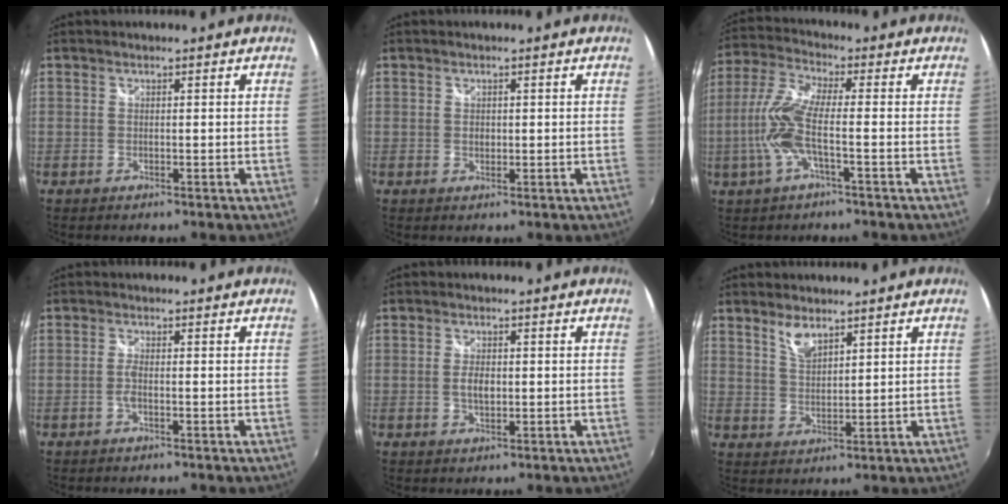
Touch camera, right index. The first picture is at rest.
{"total": 0.9, "force": [0.2, 0.8, 0.5], "torque": [-0.007, 0.001, 0.002]}
{"total": 10.5, "force": [-2.5, 2.0, 10.0], "torque": [-0.224, 0.000, -0.051]}
{"total": 1.8, "force": [-0.6, 0.3, 1.7], "torque": [-0.037, 0.000, -0.011]}
{"total": 2.8, "force": [-0.1, 1.4, 2.4], "torque": [-0.044, -0.001, -0.002]}
{"total": 4.4, "force": [3.3, 1.4, 2.5], "torque": [-0.044, -0.001, 0.062]}